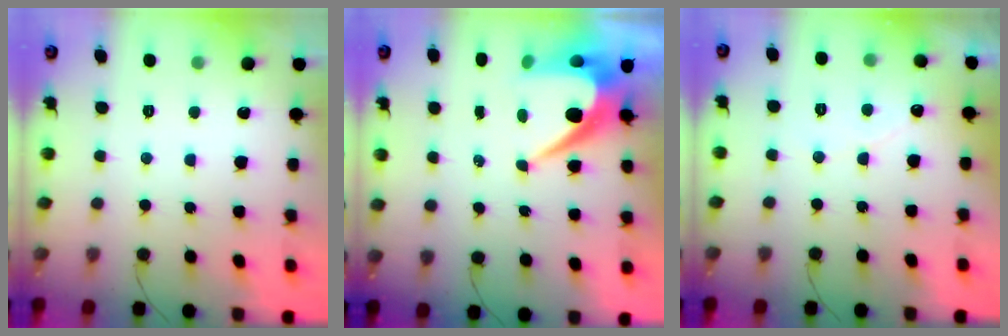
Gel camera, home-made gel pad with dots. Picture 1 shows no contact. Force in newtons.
{"total": 9.9, "press": 9.9, "slide": 0.8}
{"total": 2.7, "press": 2.7, "slide": 0.0}